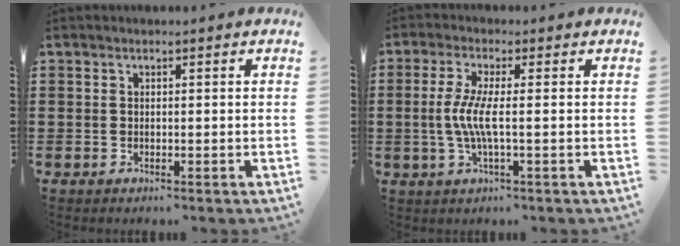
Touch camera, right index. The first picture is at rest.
{"total": 5.2, "force": [-0.6, 0.4, 5.1], "torque": [-0.122, -0.014, -0.023]}